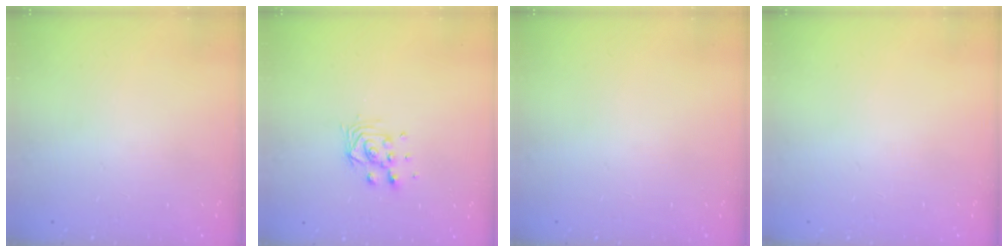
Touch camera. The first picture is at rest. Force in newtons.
{"total": 6.8, "press": 6.8, "slide": 0.5}
{"total": 0.0}
{"total": 0.0}